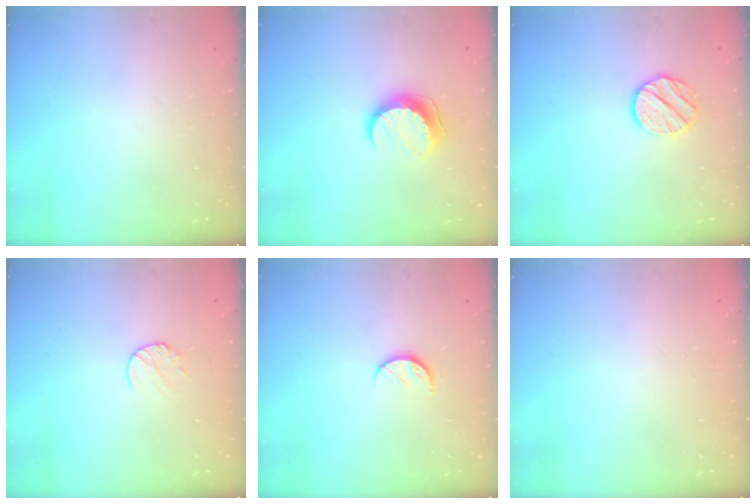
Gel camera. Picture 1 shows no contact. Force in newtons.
{"total": 10.3, "press": 10.3, "slide": 0.7}
{"total": 9.6, "press": 9.6, "slide": 0.7}
{"total": 6.7, "press": 6.6, "slide": 0.6}
{"total": 7.1, "press": 7.0, "slide": 0.7}
{"total": 0.7, "press": 0.7, "slide": 0.1}